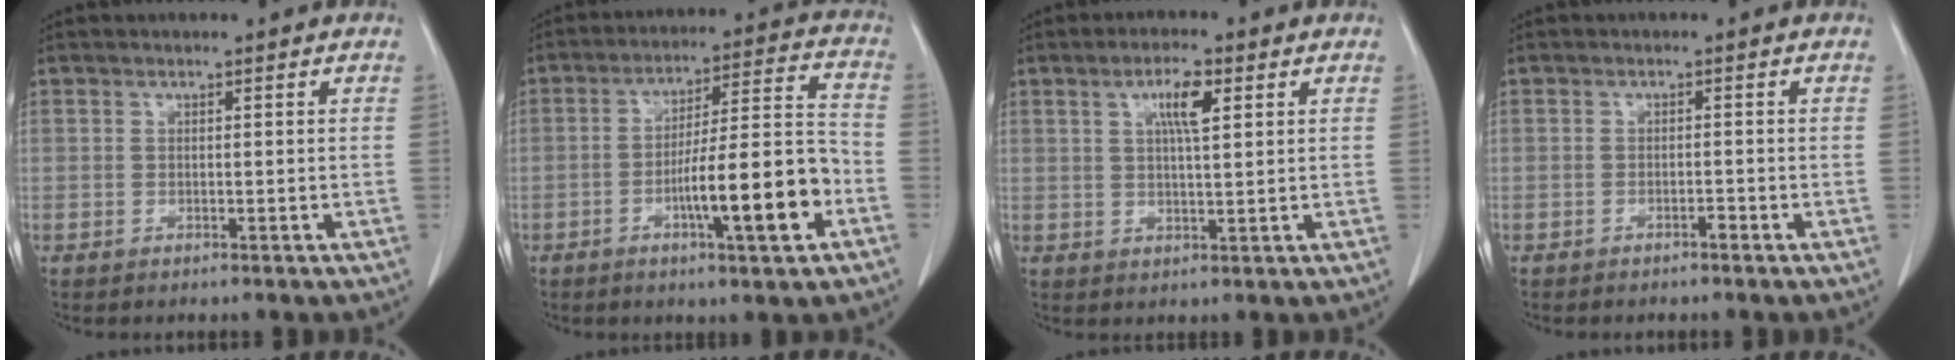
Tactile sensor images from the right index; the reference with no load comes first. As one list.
[{"total": 14.1, "force": [-5.0, 1.3, 13.1], "torque": [-0.208, 0.010, -0.075]}, {"total": 5.0, "force": [2.0, 0.8, 4.5], "torque": [-0.082, 0.002, 0.035]}, {"total": 0.8, "force": [-0.7, 0.1, 0.4], "torque": [-0.007, 0.000, -0.012]}]